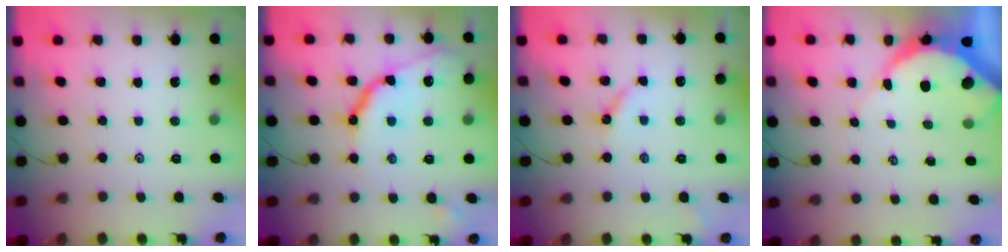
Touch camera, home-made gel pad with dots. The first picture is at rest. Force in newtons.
{"total": 12.4, "press": 12.4, "slide": 0.9}
{"total": 4.8, "press": 4.7, "slide": 0.5}
{"total": 8.2, "press": 8.1, "slide": 0.8}